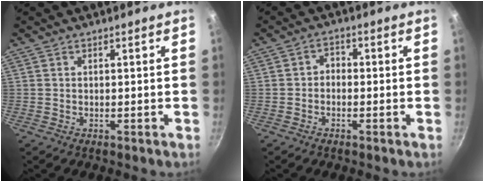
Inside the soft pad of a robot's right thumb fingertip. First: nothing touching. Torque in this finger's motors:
{"motor_torque": [-0.39, -0.12, 0.24, -0.39, 0.02]}